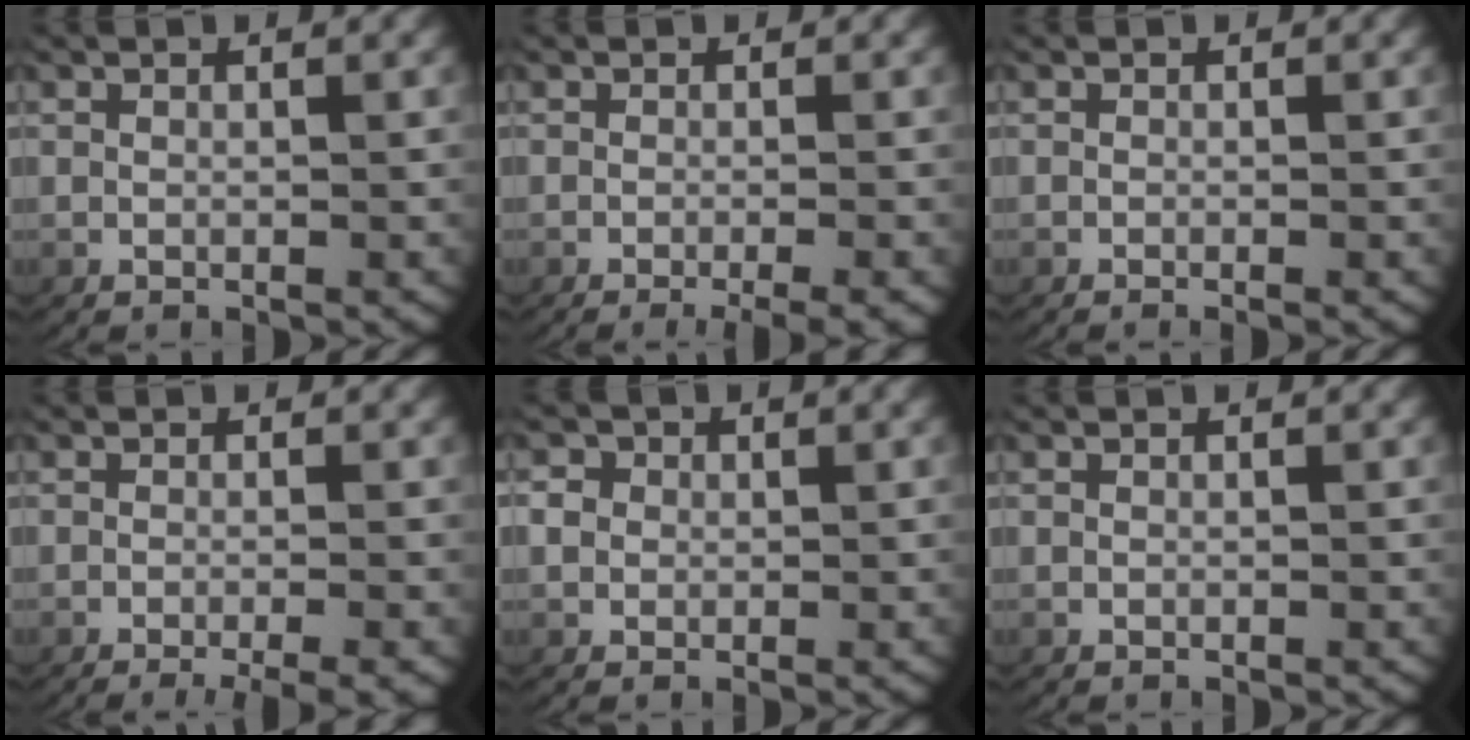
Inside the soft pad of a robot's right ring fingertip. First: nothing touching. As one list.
[{"total": 4.0, "force": [-3.0, 0.7, 2.5], "torque": [-0.021, -0.002, -0.045]}, {"total": 0.9, "force": [-0.8, 0.1, 0.5], "torque": [-0.002, 0.002, -0.014]}, {"total": 4.5, "force": [-3.5, 1.0, 2.6], "torque": [-0.023, -0.004, -0.051]}, {"total": 2.1, "force": [0.3, 1.9, 0.7], "torque": [-0.027, -0.003, 0.005]}, {"total": 0.0}]